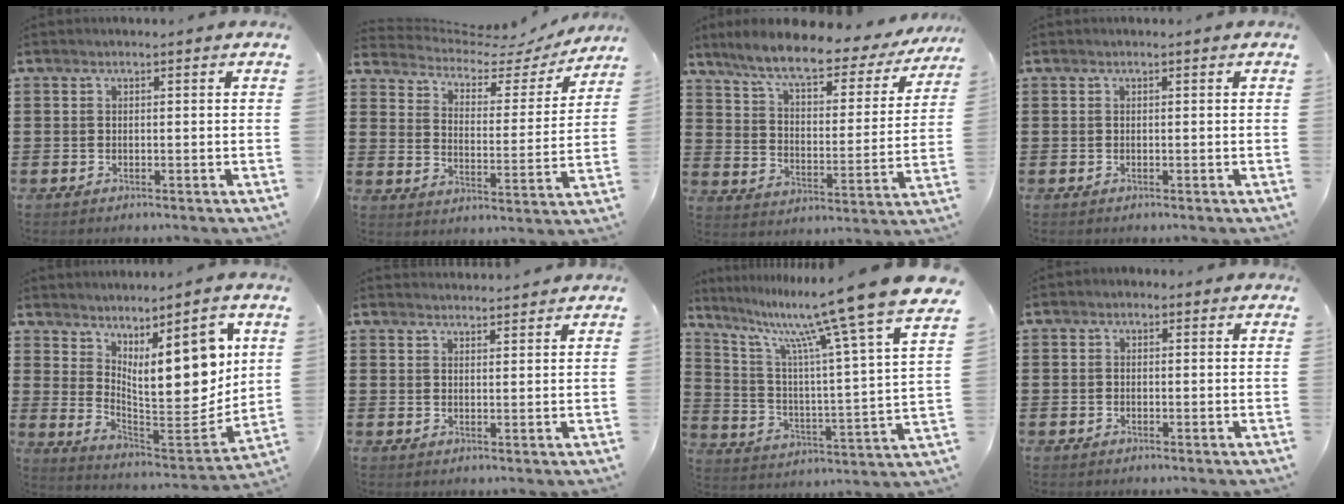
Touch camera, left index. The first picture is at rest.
{"total": 4.3, "force": [3.9, 1.6, 1.0], "torque": [-0.038, -0.029, 0.059]}
{"total": 8.6, "force": [6.9, 1.1, 4.9], "torque": [-0.114, -0.037, 0.112]}
{"total": 0.0}
{"total": 12.4, "force": [5.7, 4.4, 10.1], "torque": [-0.148, -0.031, 0.097]}
{"total": 2.0, "force": [2.0, 0.0, -0.1], "torque": [-0.004, -0.004, 0.039]}
{"total": 13.7, "force": [10.8, -0.9, 8.4], "torque": [-0.176, -0.083, 0.167]}
{"total": 1.2, "force": [-0.2, 1.1, 0.4], "torque": [-0.010, 0.005, -0.006]}